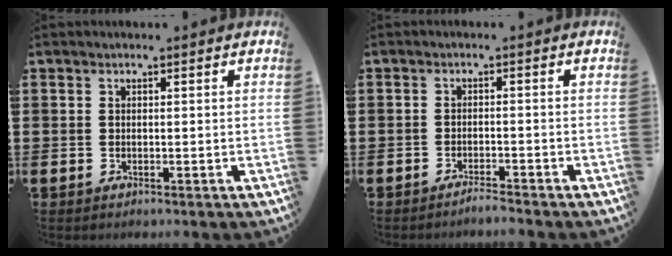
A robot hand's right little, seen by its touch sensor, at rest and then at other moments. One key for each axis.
{"total": 1.6, "fx": -1.6, "fy": -0.1, "fz": 0.3, "tx": -0.007, "ty": 0.001, "tz": -0.030}